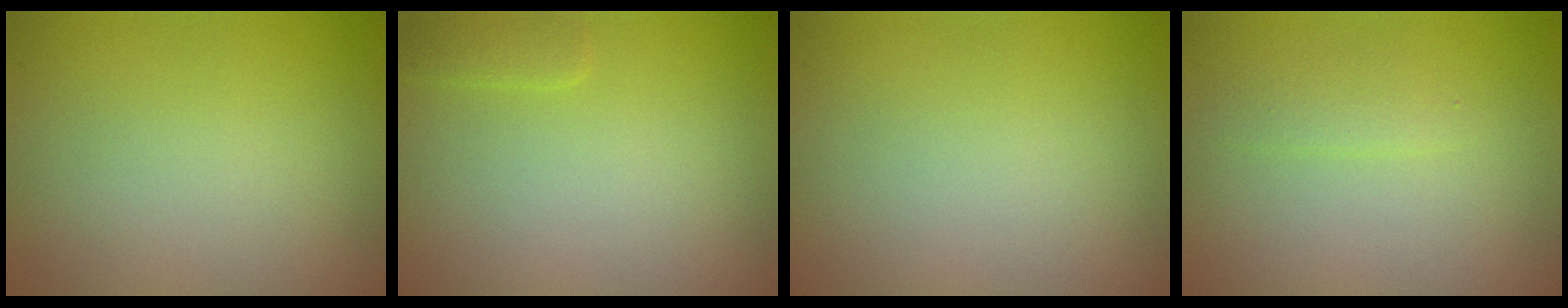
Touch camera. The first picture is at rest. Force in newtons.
{"total": 1.0, "press": 1.0, "slide": 0.1}
{"total": 0.0}
{"total": 1.2, "press": 1.2, "slide": 0.1}